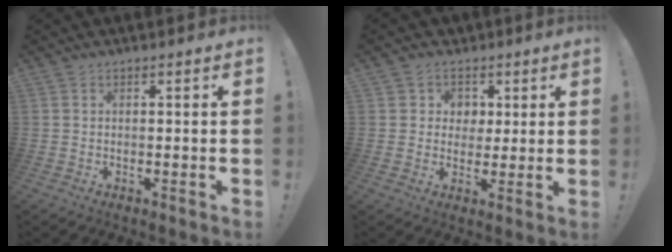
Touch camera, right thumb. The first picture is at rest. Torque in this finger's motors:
{"motor_torque": [-0.12, 0.17, -0.17, 0.17, -0.03]}